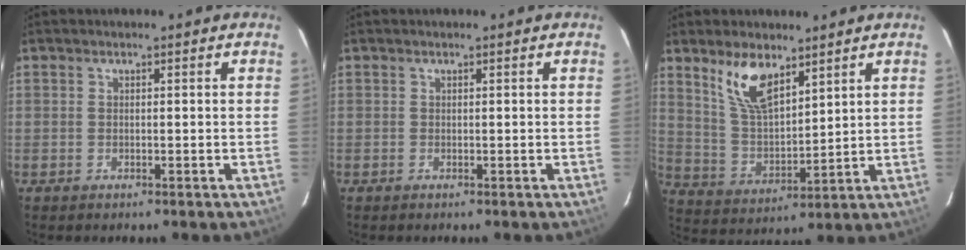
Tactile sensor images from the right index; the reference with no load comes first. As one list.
[{"total": 0.0}, {"total": 10.1, "force": [6.5, 4.1, 6.5], "torque": [-0.125, 0.004, 0.137]}]